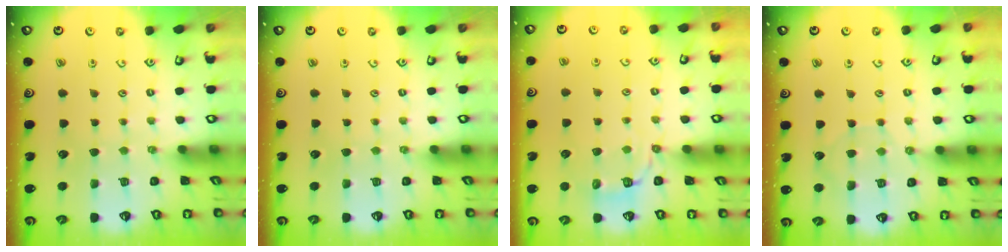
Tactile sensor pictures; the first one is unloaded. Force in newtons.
{"total": 0.0}
{"total": 4.1, "press": 3.5, "slide": 2.1}
{"total": 5.0, "press": 4.9, "slide": 0.6}